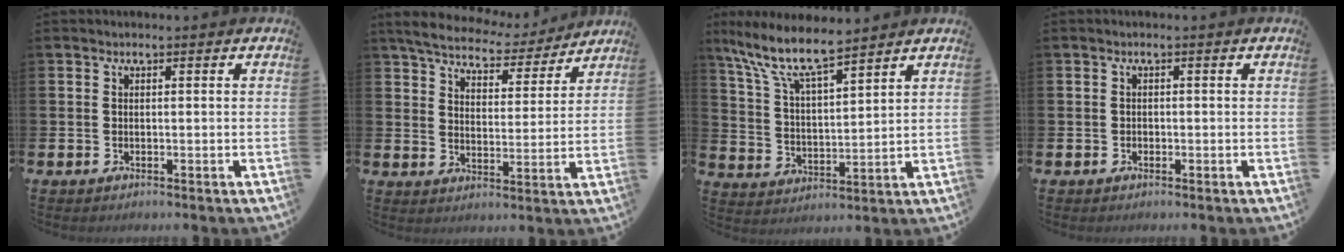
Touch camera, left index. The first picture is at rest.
{"total": 6.0, "force": [5.6, 1.6, 1.5], "torque": [-0.056, -0.038, 0.093]}
{"total": 9.2, "force": [7.9, 1.7, 4.4], "torque": [-0.121, -0.037, 0.139]}
{"total": 0.7, "force": [-0.4, 0.5, 0.1], "torque": [-0.011, 0.007, -0.008]}